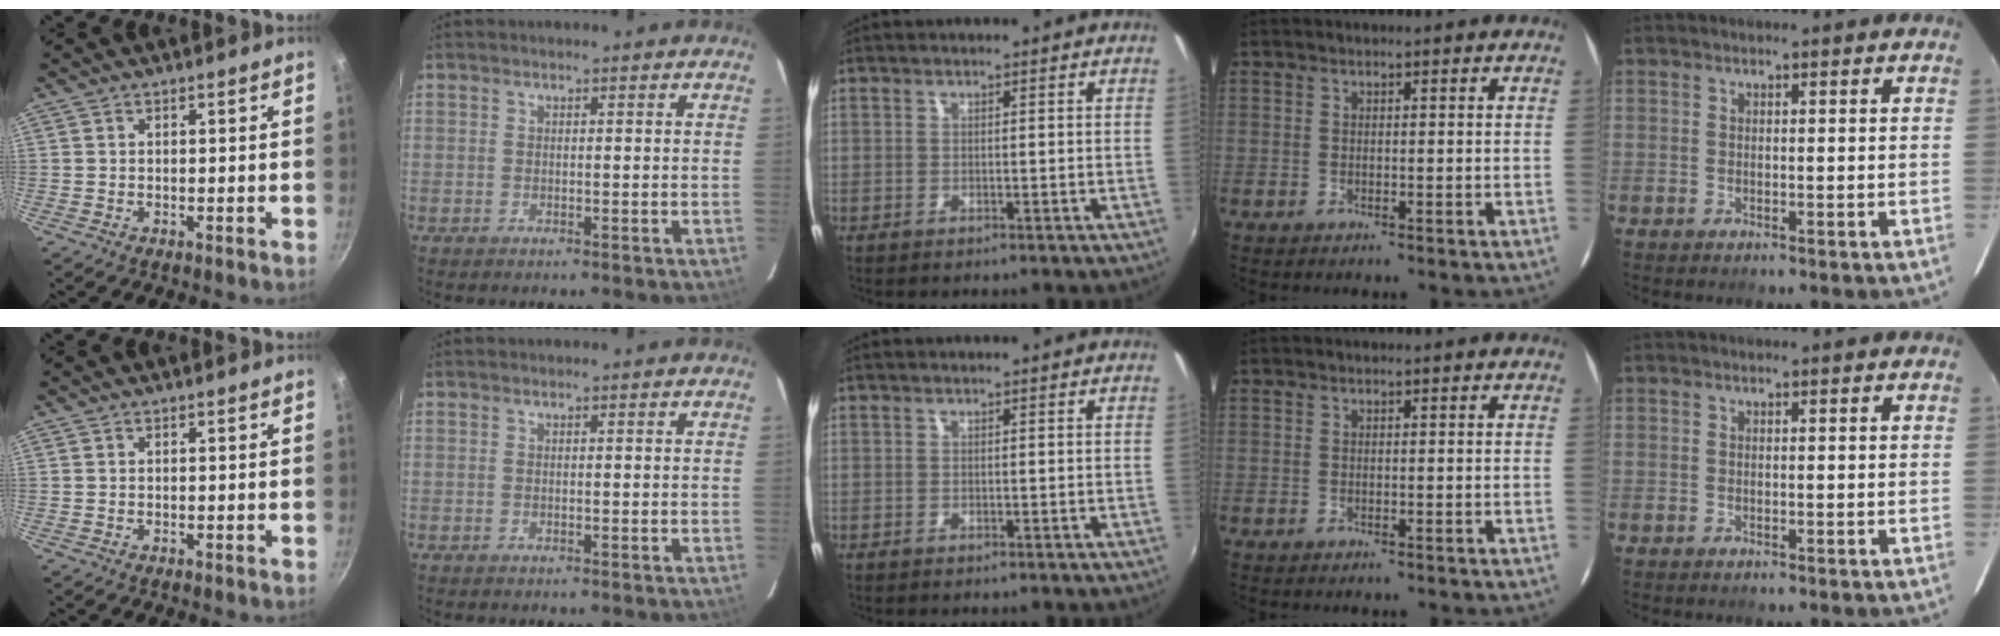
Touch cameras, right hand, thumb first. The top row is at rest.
{}